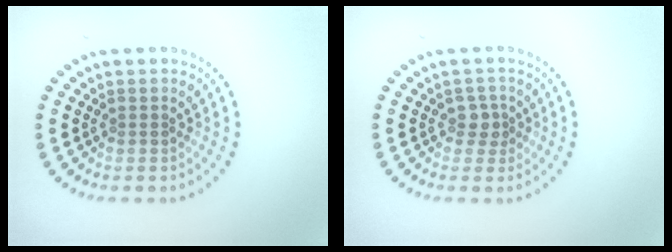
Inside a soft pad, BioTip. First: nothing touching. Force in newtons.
{"total": 1.6, "press": 1.4, "slide": 0.8}